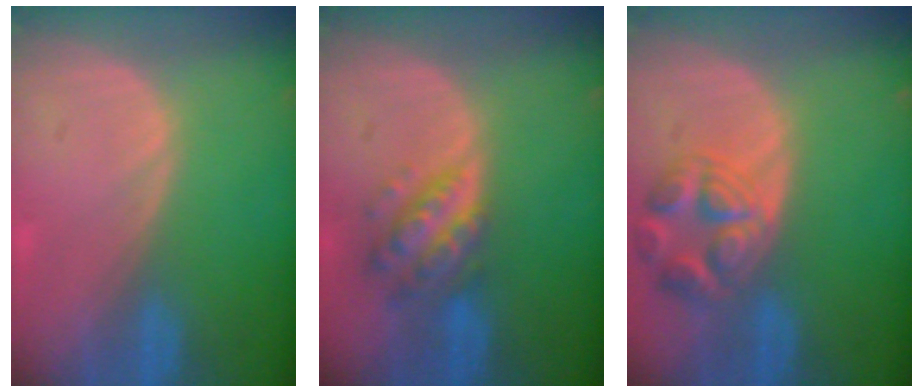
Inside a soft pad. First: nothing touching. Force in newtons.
{"total": 6.3, "press": 5.7, "slide": 2.8}
{"total": 7.4, "press": 6.6, "slide": 3.4}